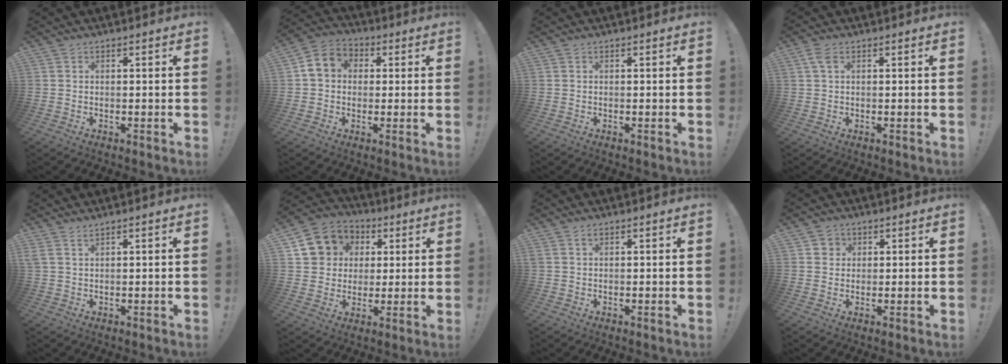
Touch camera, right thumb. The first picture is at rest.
{"total": 7.8, "force": [1.2, 6.7, 3.8], "torque": [-0.058, 0.012, 0.029]}
{"total": 0.0}
{"total": 3.1, "force": [1.0, 1.8, 2.3], "torque": [-0.045, 0.005, 0.019]}
{"total": 1.9, "force": [1.3, 0.1, 1.4], "torque": [-0.036, 0.000, 0.025]}
{"total": 11.9, "force": [3.6, 10.6, 3.9], "torque": [-0.050, -0.013, 0.080]}
{"total": 1.2, "force": [0.6, 0.5, 0.9], "torque": [-0.016, 0.002, 0.010]}
{"total": 2.9, "force": [1.0, 2.7, 0.5], "torque": [-0.008, -0.002, 0.017]}